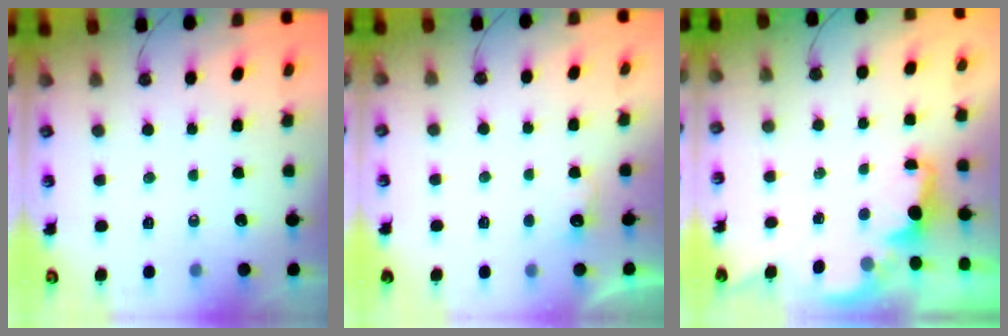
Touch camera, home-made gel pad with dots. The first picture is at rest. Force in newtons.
{"total": 6.0, "press": 5.9, "slide": 1.0}
{"total": 1.7, "press": 1.6, "slide": 0.7}